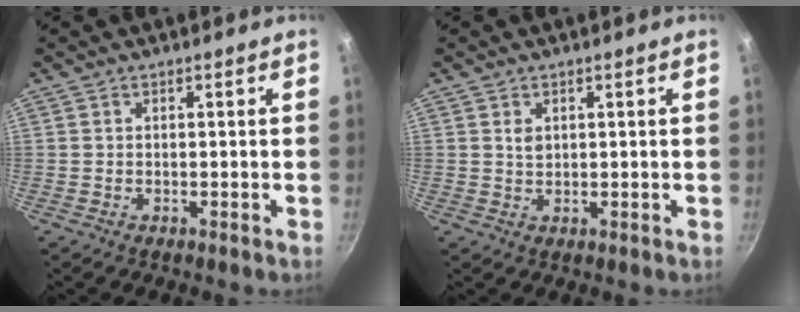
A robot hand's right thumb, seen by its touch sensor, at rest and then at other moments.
{"total": 1.8, "force": [0.6, 1.3, 1.1], "torque": [-0.016, -0.002, 0.012]}